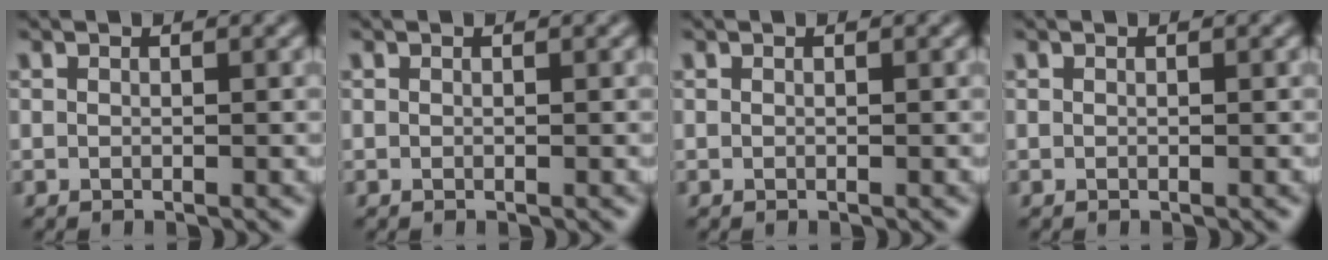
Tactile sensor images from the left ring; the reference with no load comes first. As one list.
[{"total": 0.0}, {"total": 0.0}, {"total": 0.0}]